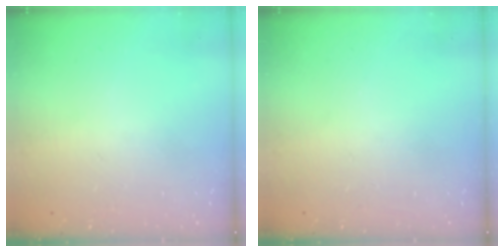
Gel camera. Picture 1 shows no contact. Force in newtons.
{"total": 0.0}